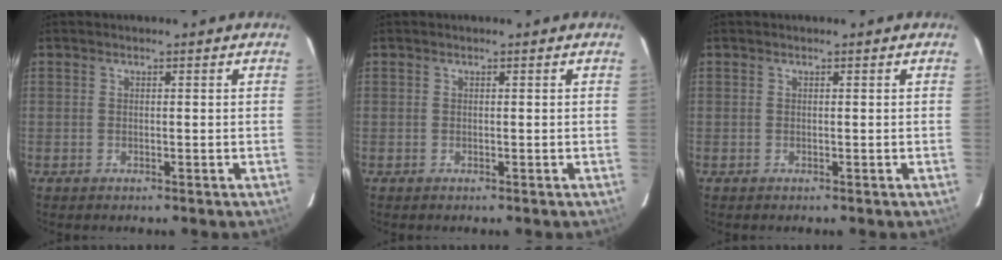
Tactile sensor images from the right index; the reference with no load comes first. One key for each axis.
{"total": 0.0}
{"total": 0.0}